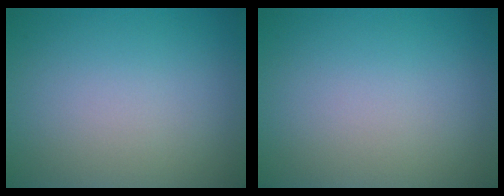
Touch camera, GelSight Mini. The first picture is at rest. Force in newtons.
{"total": 0.0}